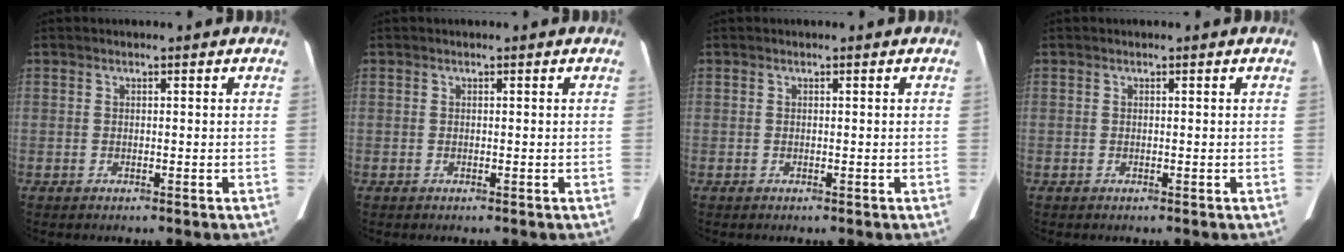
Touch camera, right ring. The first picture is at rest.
{"total": 0.0}
{"total": 0.0}
{"total": 0.0}